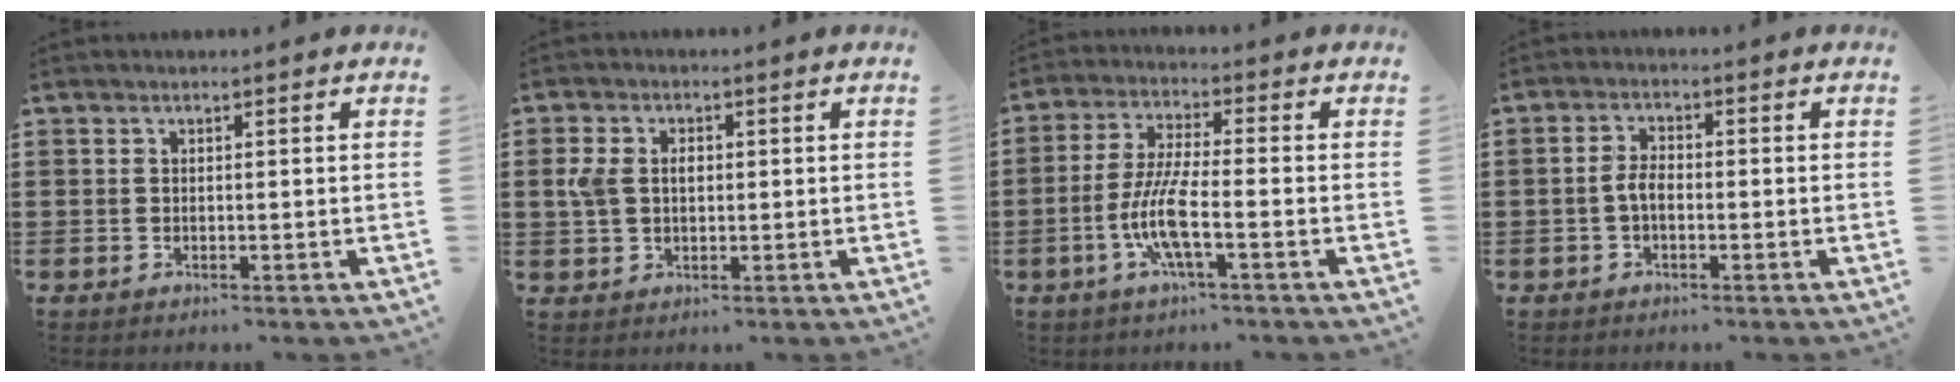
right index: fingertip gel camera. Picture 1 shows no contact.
{"total": 3.5, "force": [0.5, 2.4, 2.5], "torque": [-0.063, 0.008, 0.004]}
{"total": 8.1, "force": [-2.9, 1.5, 7.4], "torque": [-0.170, -0.016, -0.064]}
{"total": 3.0, "force": [-0.8, 1.4, 2.6], "torque": [-0.064, -0.002, -0.020]}